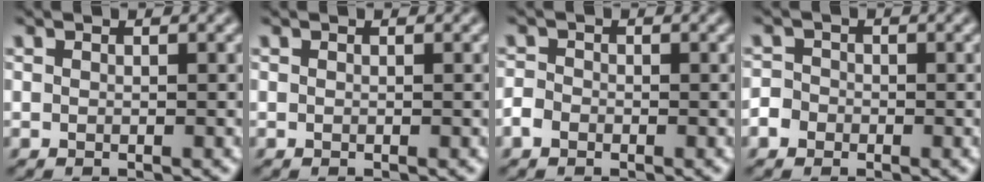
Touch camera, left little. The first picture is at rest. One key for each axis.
{"total": 0.0}
{"total": 1.5, "fx": -0.9, "fy": 1.1, "fz": 0.5, "tx": -0.011, "ty": 0.000, "tz": -0.022}
{"total": 3.2, "fx": -1.7, "fy": 2.6, "fz": 0.7, "tx": -0.005, "ty": 0.002, "tz": -0.045}